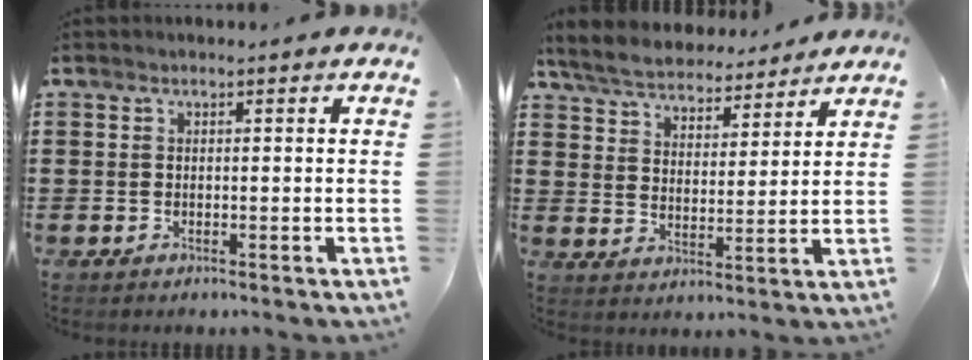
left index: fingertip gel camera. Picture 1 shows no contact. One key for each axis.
{"total": 5.7, "fx": 5.5, "fy": 0.9, "fz": 0.9, "tx": -0.047, "ty": -0.032, "tz": 0.096}